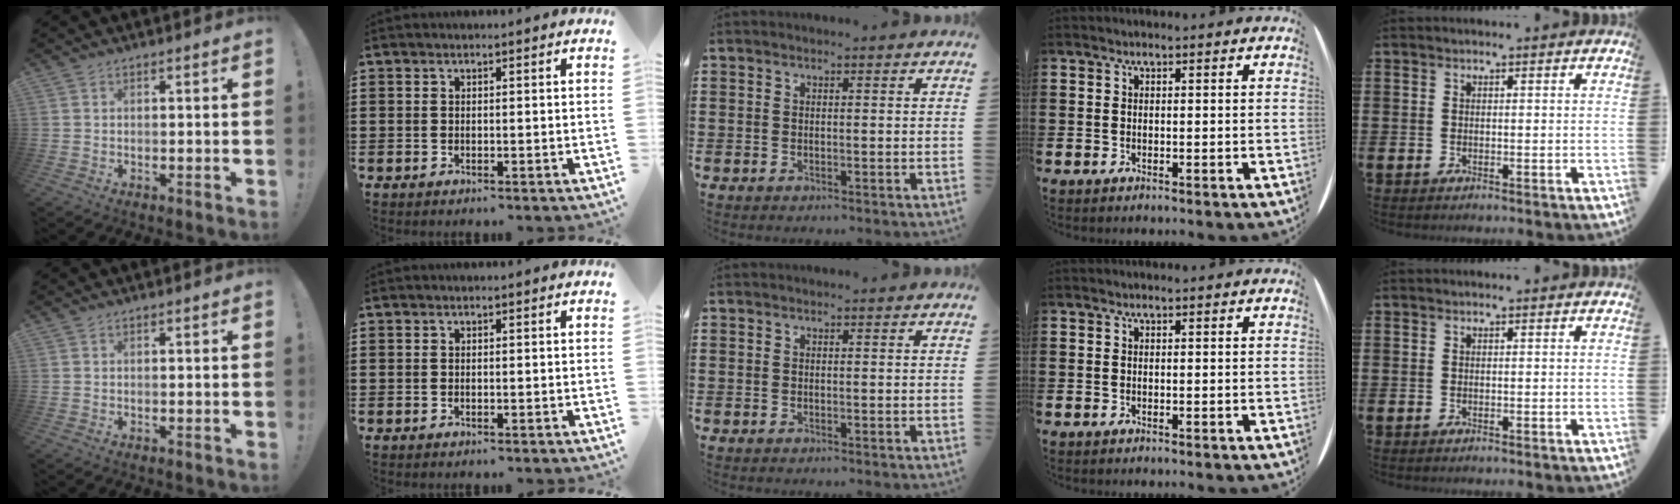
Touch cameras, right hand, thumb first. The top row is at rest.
{}